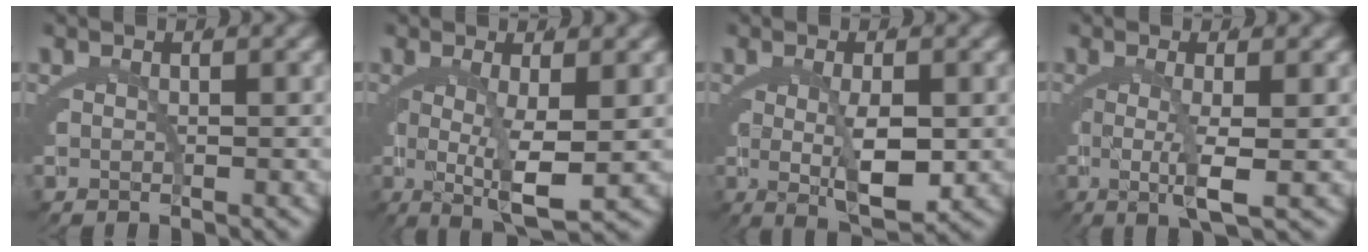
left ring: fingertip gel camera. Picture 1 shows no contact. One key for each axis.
{"total": 6.5, "fx": -0.5, "fy": 1.7, "fz": 6.3, "tx": -0.098, "ty": -0.018, "tz": 0.006}
{"total": 5.4, "fx": -0.4, "fy": 1.3, "fz": 5.2, "tx": -0.078, "ty": -0.016, "tz": 0.005}
{"total": 4.2, "fx": 0.1, "fy": 0.6, "fz": 4.1, "tx": -0.076, "ty": -0.012, "tz": 0.007}